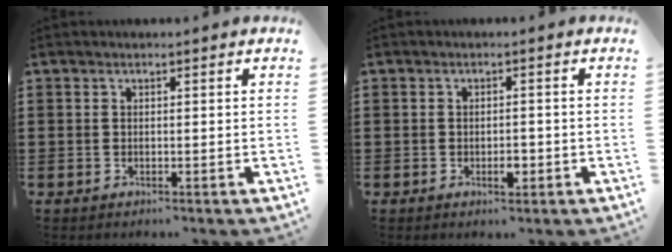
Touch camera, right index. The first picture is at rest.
{"total": 2.6, "force": [-0.9, 1.2, 2.2], "torque": [-0.040, 0.001, -0.017]}